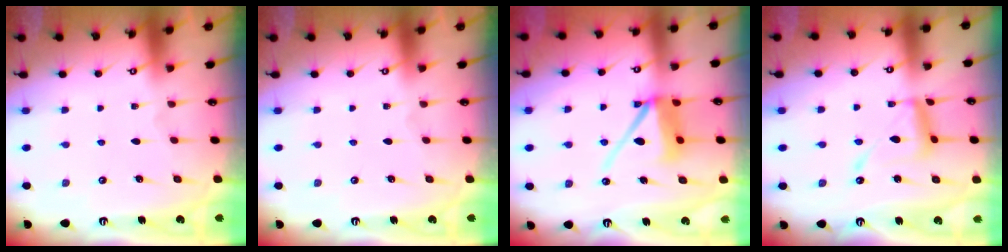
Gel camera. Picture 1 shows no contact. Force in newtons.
{"total": 0.0}
{"total": 10.6, "press": 10.5, "slide": 1.6}
{"total": 12.3, "press": 12.3, "slide": 1.0}